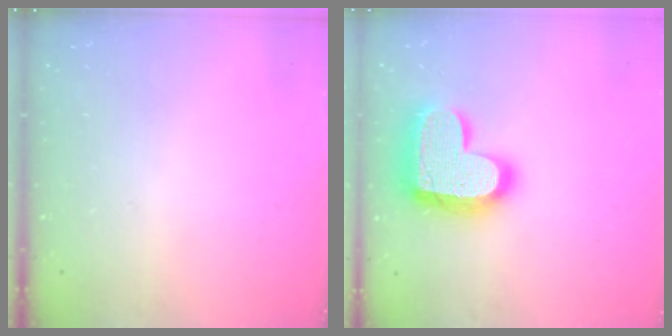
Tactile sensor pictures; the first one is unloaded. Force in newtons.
{"total": 22.2, "press": 22.1, "slide": 1.5}